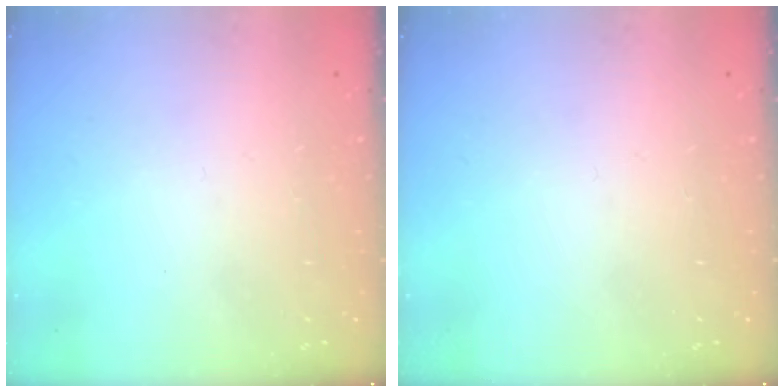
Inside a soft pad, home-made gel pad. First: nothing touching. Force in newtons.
{"total": 0.0}